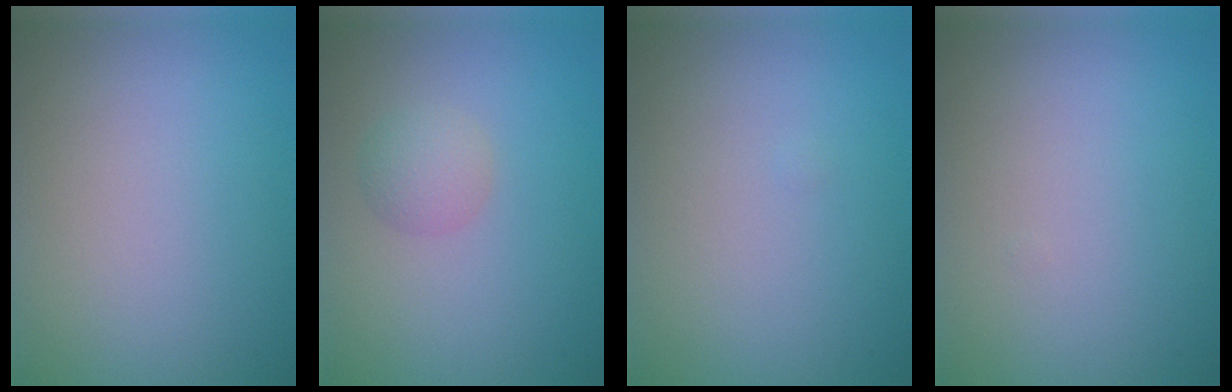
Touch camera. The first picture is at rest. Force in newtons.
{"total": 1.9, "press": 1.9, "slide": 0.0}
{"total": 0.0}
{"total": 0.0}